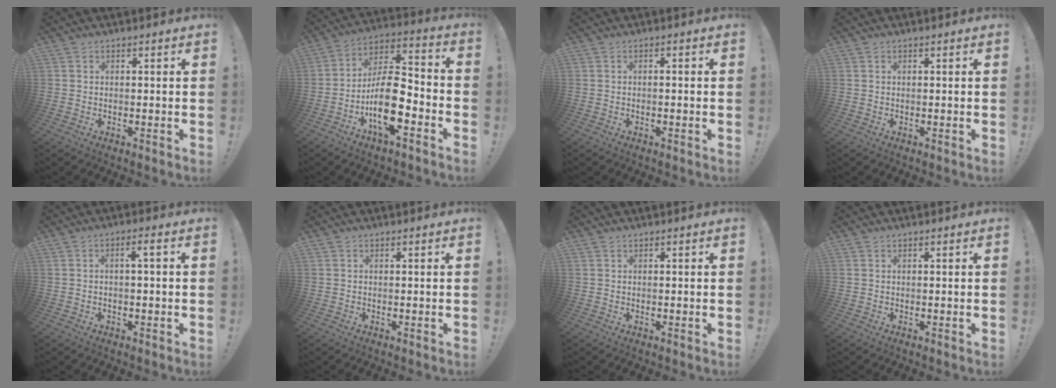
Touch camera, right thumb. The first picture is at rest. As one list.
[{"total": 16.2, "force": [-6.1, 6.8, 13.4], "torque": [-0.238, 0.035, -0.097]}, {"total": 1.2, "force": [-0.8, -0.1, 0.8], "torque": [-0.015, 0.002, -0.015]}, {"total": 0.0}, {"total": 2.8, "force": [-0.5, 0.4, 2.7], "torque": [-0.043, 0.006, -0.014]}, {"total": 0.0}, {"total": 0.6, "force": [0.5, -0.1, -0.3], "torque": [0.005, 0.000, 0.010]}, {"total": 0.0}]